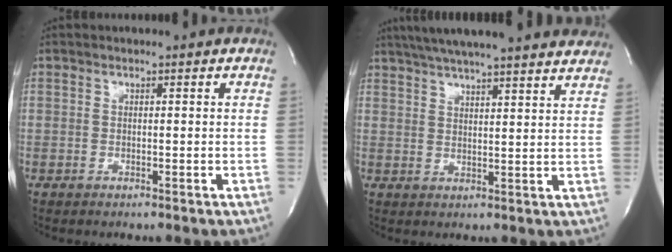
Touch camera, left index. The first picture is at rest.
{"total": 22.2, "force": [19.5, 1.8, 10.5], "torque": [-0.175, 0.025, 0.259]}